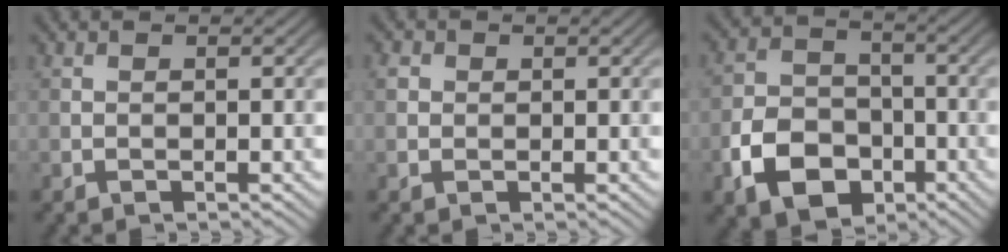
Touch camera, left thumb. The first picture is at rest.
{"total": 1.5, "force": [0.3, 1.4, 0.5], "torque": [-0.013, -0.001, 0.005]}
{"total": 8.8, "force": [-3.9, 6.3, 4.7], "torque": [-0.099, -0.013, -0.083]}